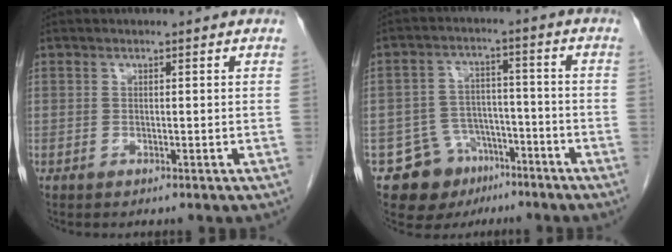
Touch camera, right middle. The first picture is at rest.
{"total": 9.4, "force": [-5.7, 7.1, 2.3], "torque": [-0.040, 0.026, -0.083]}